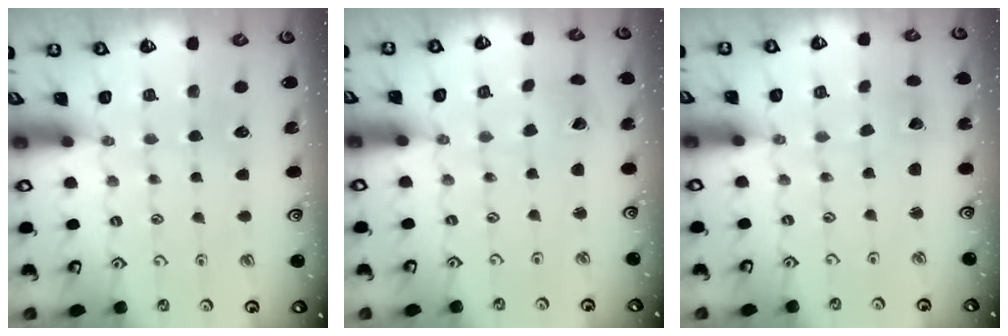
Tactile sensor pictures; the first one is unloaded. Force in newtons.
{"total": 1.7, "press": 1.7, "slide": 0.1}
{"total": 1.6, "press": 1.6, "slide": 0.2}